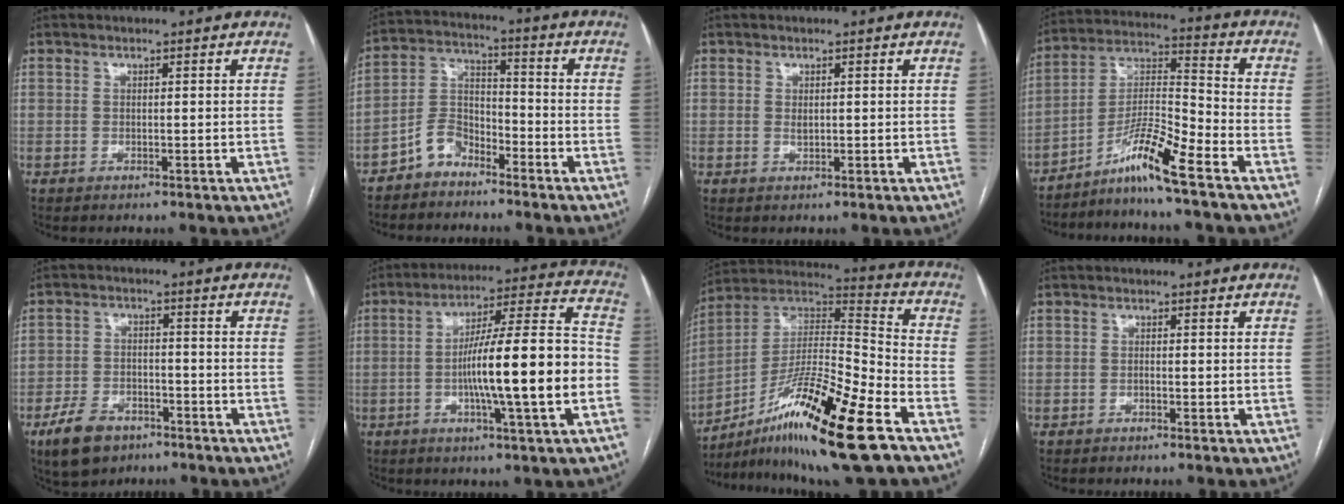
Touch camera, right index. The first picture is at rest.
{"total": 6.4, "force": [-4.7, 3.6, 2.5], "torque": [-0.054, 0.012, -0.093]}
{"total": 0.8, "force": [0.1, 0.6, 0.6], "torque": [-0.007, 0.000, 0.003]}
{"total": 10.7, "force": [-7.4, -0.7, 7.7], "torque": [-0.150, -0.003, -0.135]}
{"total": 7.7, "force": [-4.9, 4.6, 3.9], "torque": [-0.085, 0.000, -0.081]}
{"total": 17.2, "force": [-3.7, 0.4, 16.8], "torque": [-0.270, 0.012, -0.060]}
{"total": 20.1, "force": [-11.8, 0.8, 16.3], "torque": [-0.298, -0.007, -0.206]}
{"total": 0.7, "force": [-0.4, 0.5, 0.1], "torque": [0.000, 0.004, -0.010]}